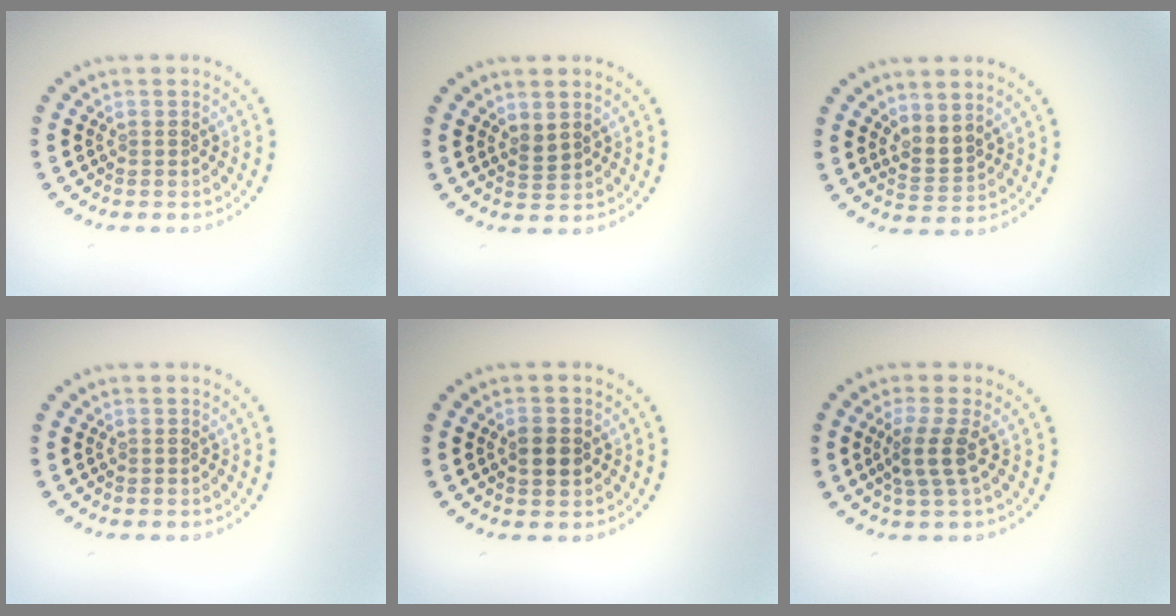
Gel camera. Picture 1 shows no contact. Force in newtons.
{"total": 1.2, "press": 0.9, "slide": 0.7}
{"total": 2.1, "press": 1.6, "slide": 1.3}
{"total": 0.0}
{"total": 2.1, "press": 2.1, "slide": 0.1}
{"total": 2.5, "press": 2.0, "slide": 1.6}